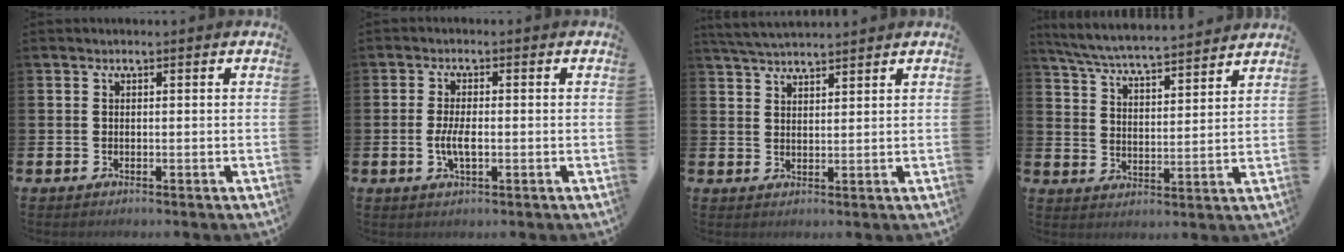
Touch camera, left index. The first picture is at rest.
{"total": 3.3, "force": [-0.5, 1.2, 3.1], "torque": [-0.054, -0.003, -0.014]}
{"total": 3.9, "force": [3.8, 0.3, 0.9], "torque": [-0.026, -0.013, 0.071]}
{"total": 6.1, "force": [6.0, 0.2, 1.4], "torque": [-0.056, -0.044, 0.104]}